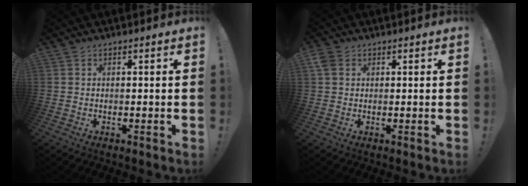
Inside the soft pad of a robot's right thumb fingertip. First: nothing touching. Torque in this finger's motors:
{"motor_torque": [0.10, 0.04, 0.26, 0.02, 0.02]}